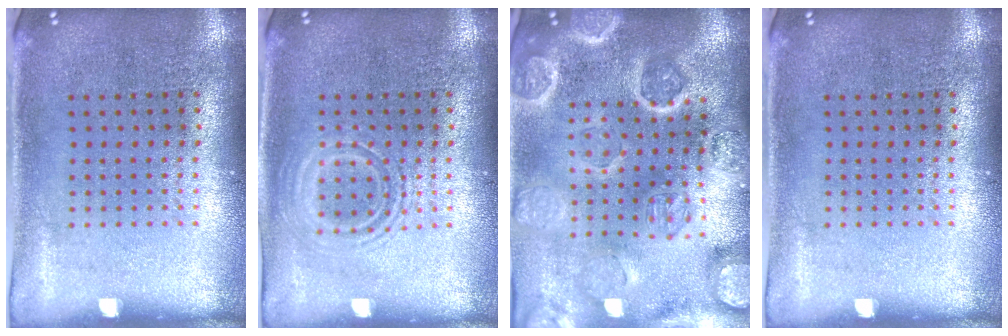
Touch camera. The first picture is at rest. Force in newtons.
{"total": 1.1, "press": 1.1, "slide": 0.2}
{"total": 4.4, "press": 4.0, "slide": 1.9}
{"total": 0.0}